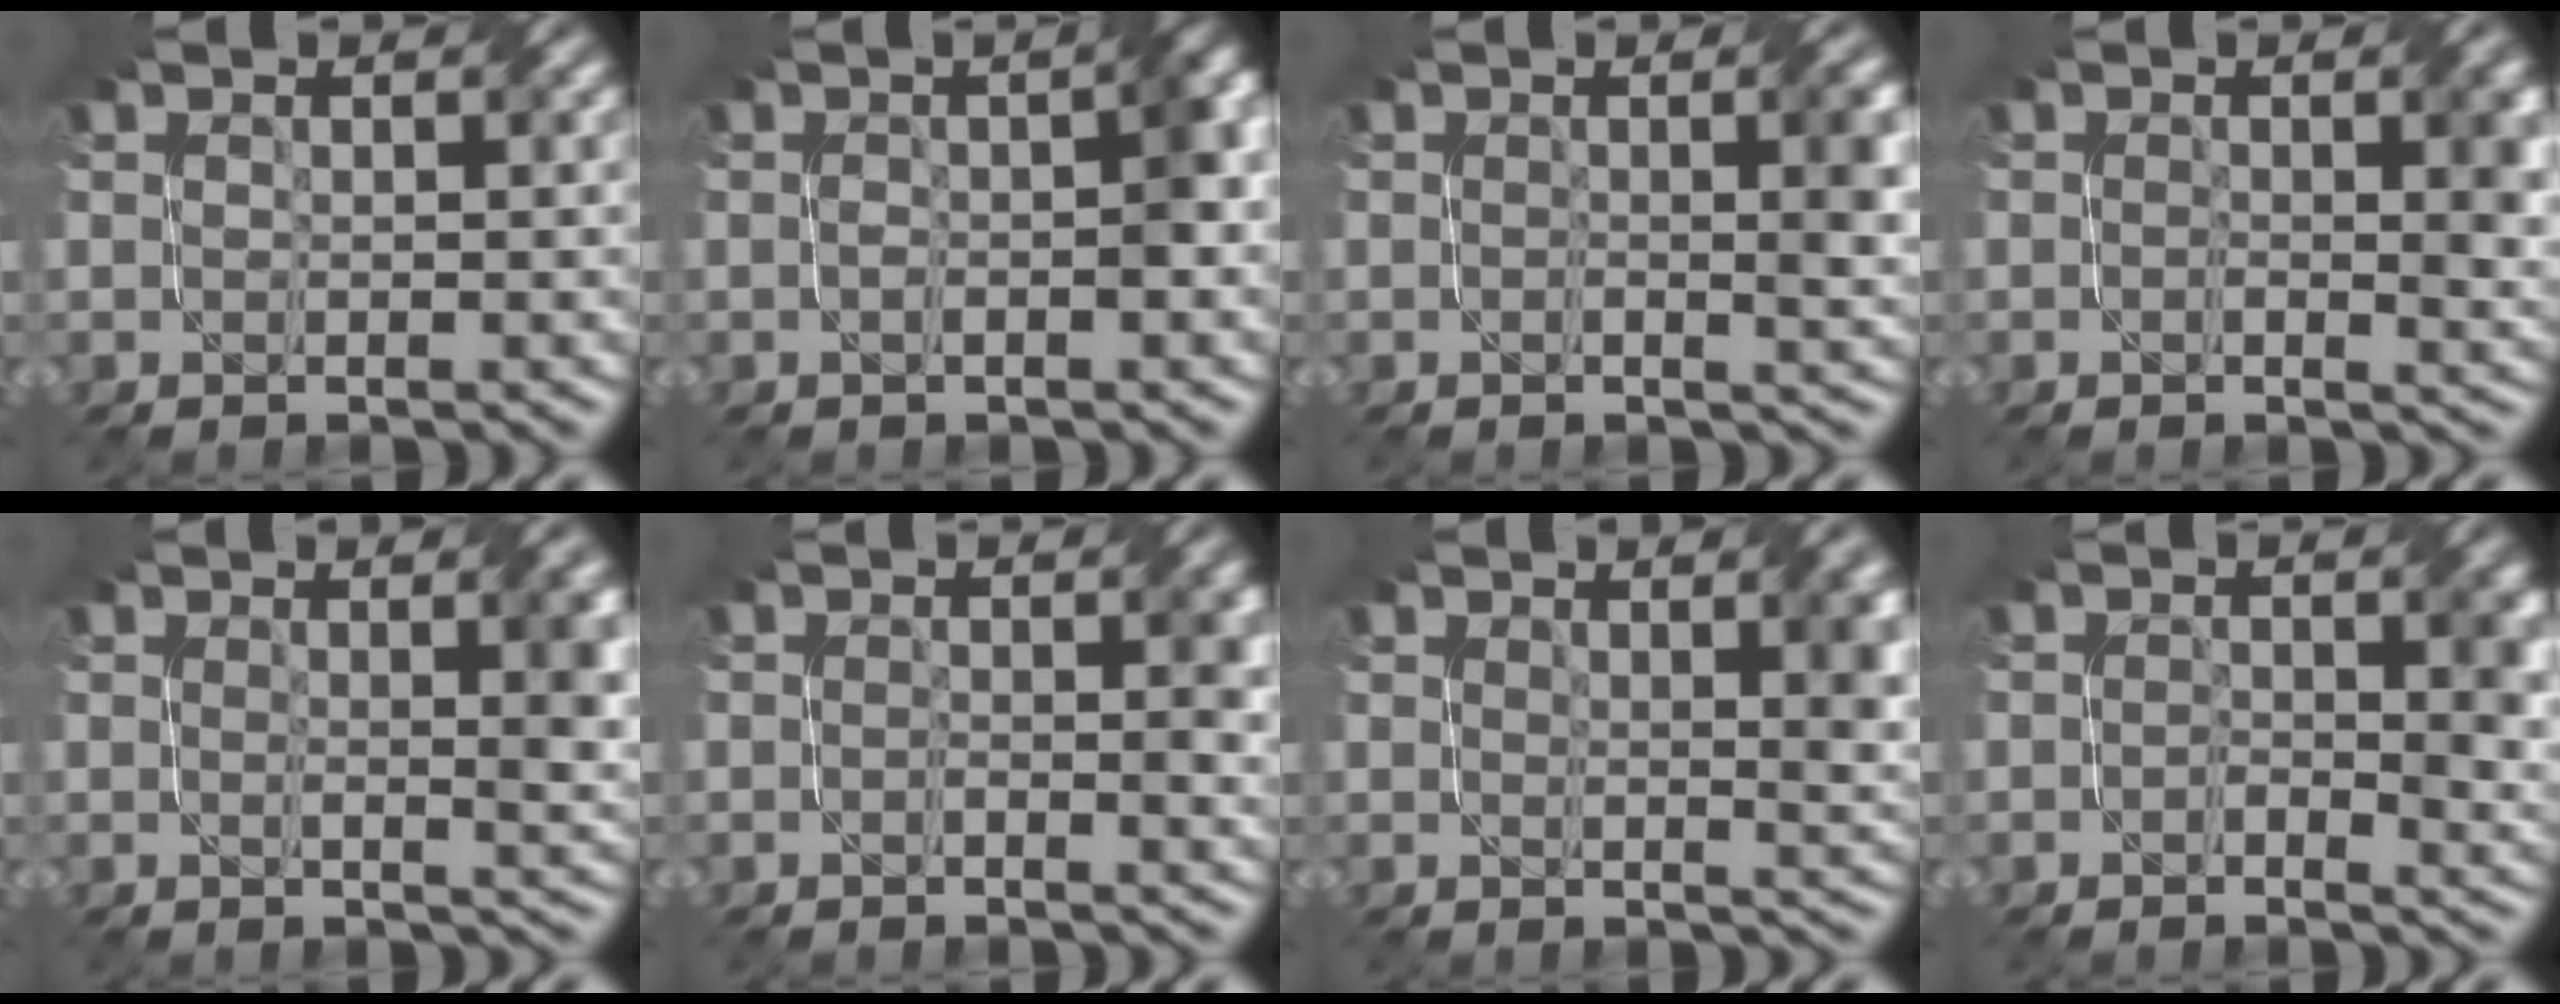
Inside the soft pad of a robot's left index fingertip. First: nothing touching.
{"total": 3.4, "force": [-0.4, 0.9, 3.3], "torque": [-0.053, 0.012, -0.009]}
{"total": 3.9, "force": [0.3, 0.9, 3.8], "torque": [-0.046, 0.003, 0.001]}
{"total": 3.4, "force": [0.2, 1.2, 3.1], "torque": [-0.043, -0.001, 0.001]}
{"total": 4.5, "force": [1.0, 1.2, 4.3], "torque": [-0.046, 0.002, 0.016]}
{"total": 2.5, "force": [-0.2, 1.0, 2.3], "torque": [-0.031, -0.003, -0.005]}
{"total": 4.3, "force": [1.7, 1.2, 3.8], "torque": [-0.041, -0.001, 0.027]}
{"total": 3.9, "force": [-0.1, 1.9, 3.4], "torque": [-0.041, -0.002, -0.004]}